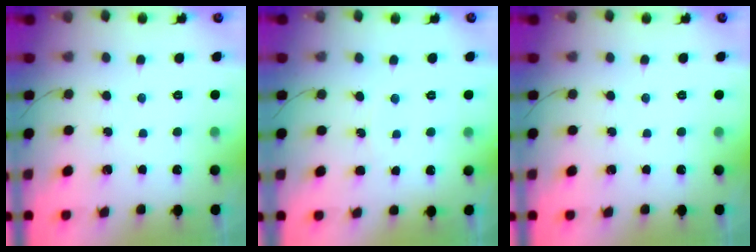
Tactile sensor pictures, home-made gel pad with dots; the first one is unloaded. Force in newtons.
{"total": 5.0, "press": 5.0, "slide": 0.6}
{"total": 0.0}